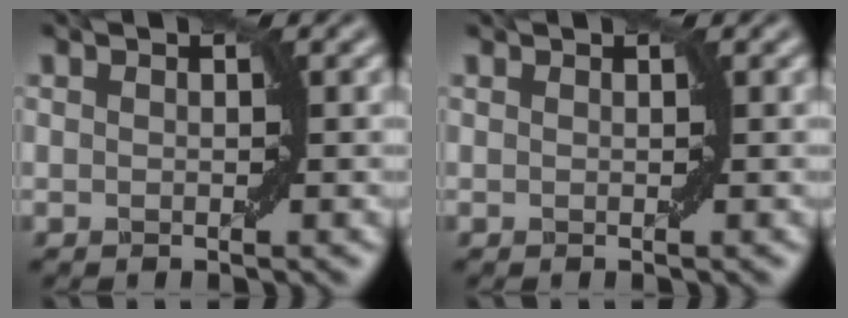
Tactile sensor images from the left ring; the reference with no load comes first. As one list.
[{"total": 0.0}]